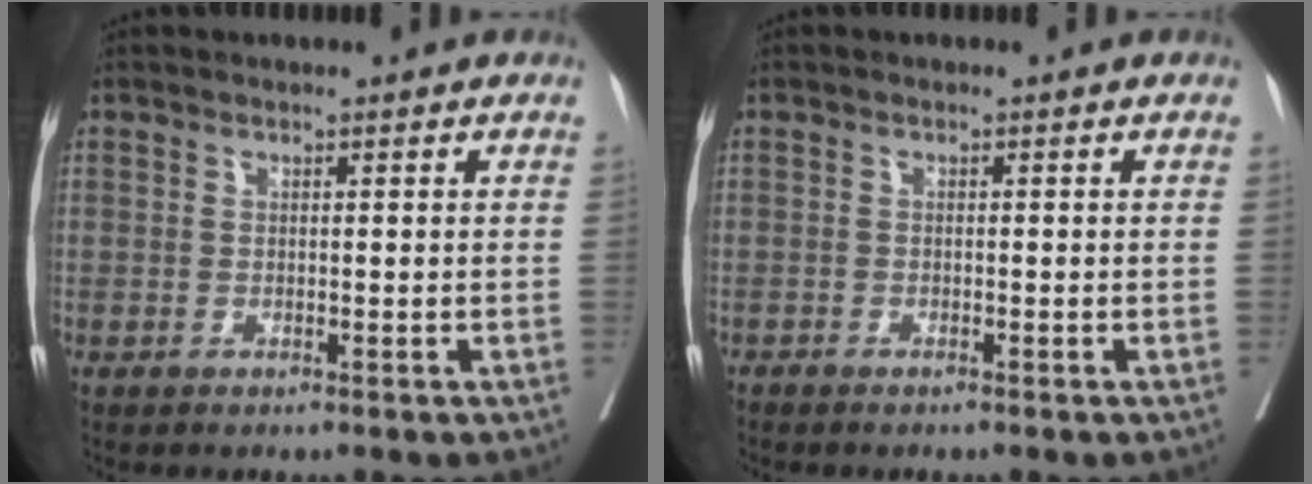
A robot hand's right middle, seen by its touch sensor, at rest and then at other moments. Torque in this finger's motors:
{"motor_torque": [-0.11, 0.01, -0.01, 0.00]}